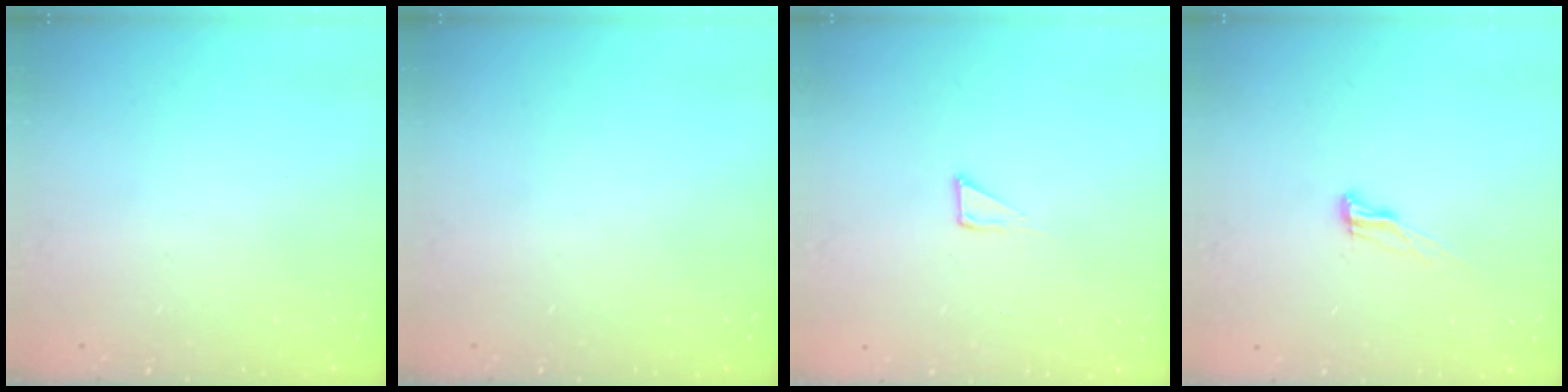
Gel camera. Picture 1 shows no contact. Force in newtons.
{"total": 0.0}
{"total": 2.1, "press": 2.1, "slide": 0.1}
{"total": 6.9, "press": 6.9, "slide": 0.9}